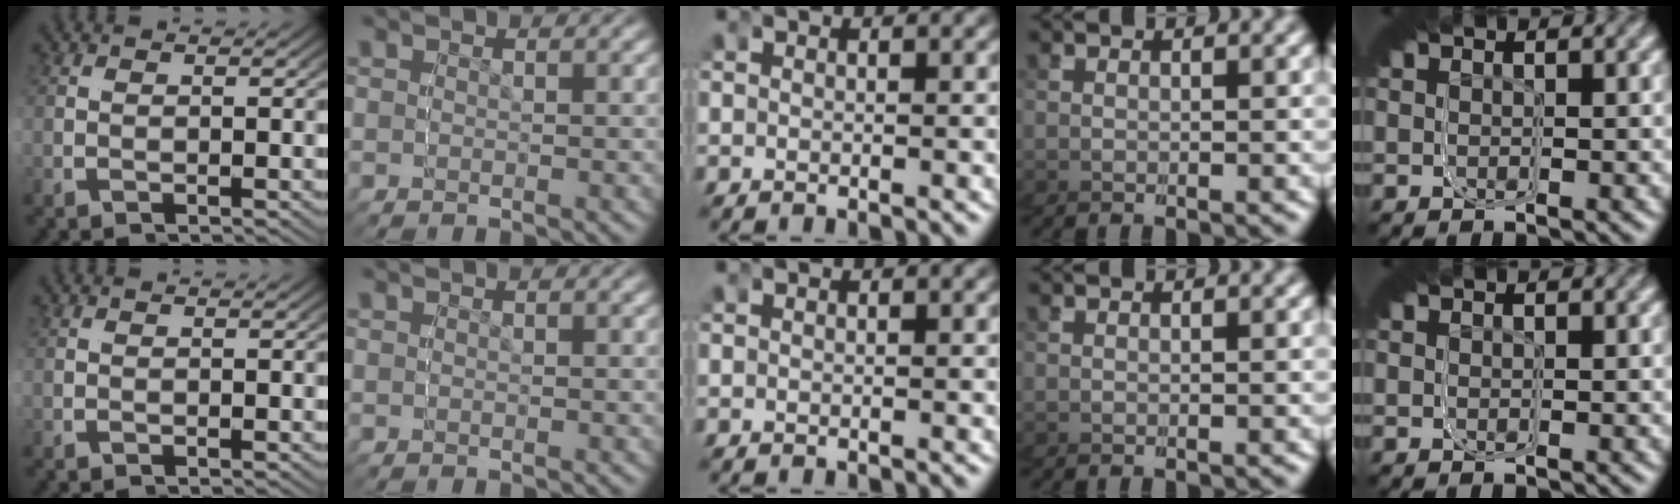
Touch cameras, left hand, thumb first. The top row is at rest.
{}